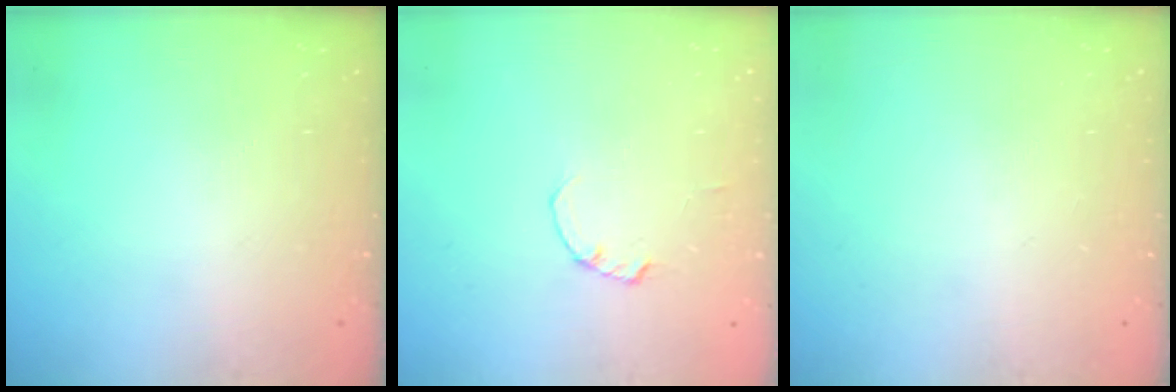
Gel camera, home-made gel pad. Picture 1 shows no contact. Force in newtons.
{"total": 0.0}
{"total": 0.0}